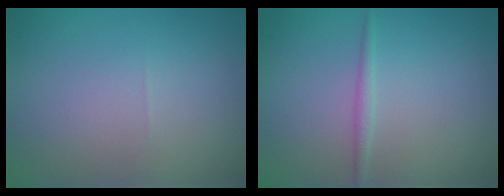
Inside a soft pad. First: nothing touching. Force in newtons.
{"total": 0.9, "press": 0.9, "slide": 0.0}